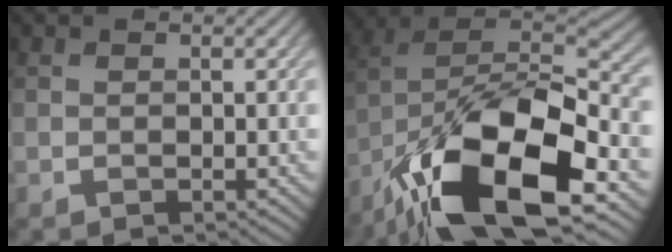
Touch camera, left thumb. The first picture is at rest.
{"total": 18.7, "force": [-9.8, 8.5, 13.5], "torque": [-0.247, -0.021, -0.177]}